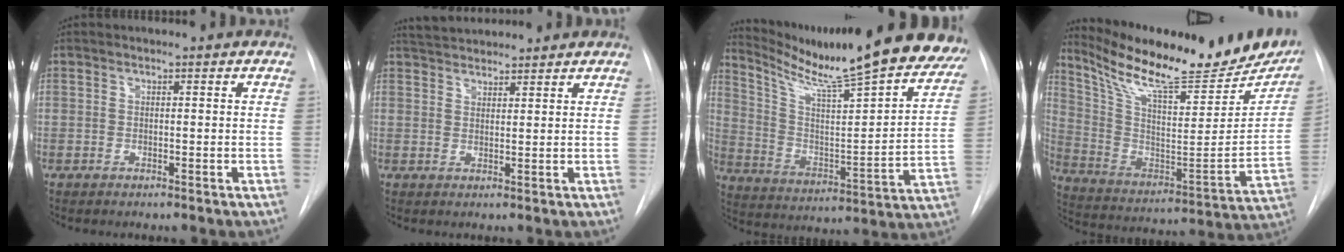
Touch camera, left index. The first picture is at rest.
{"total": 5.8, "force": [5.5, 1.0, 1.5], "torque": [-0.029, 0.036, 0.092]}
{"total": 27.5, "force": [24.1, 2.1, 12.9], "torque": [-0.210, -0.082, 0.335]}
{"total": 27.3, "force": [22.3, 6.3, 14.4], "torque": [-0.238, -0.027, 0.327]}